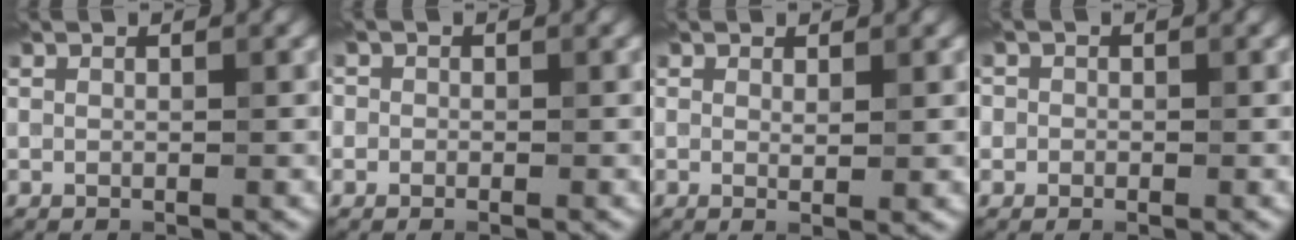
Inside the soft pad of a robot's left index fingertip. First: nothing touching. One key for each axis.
{"total": 1.6, "fx": 0.3, "fy": 1.5, "fz": 0.6, "tx": 0.010, "ty": 0.007, "tz": -0.020}
{"total": 0.9, "fx": 0.2, "fy": 0.2, "fz": 0.8, "tx": -0.016, "ty": -0.002, "tz": 0.005}
{"total": 2.3, "fx": 0.6, "fy": 2.1, "fz": 0.7, "tx": 0.013, "ty": 0.017, "tz": -0.020}